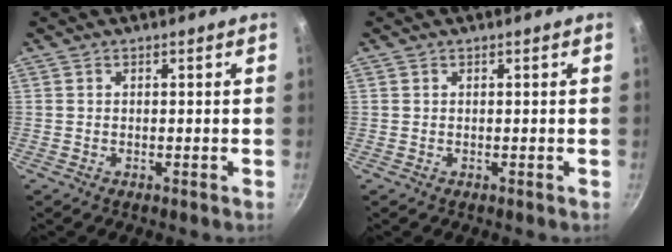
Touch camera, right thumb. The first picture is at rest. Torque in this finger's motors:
{"motor_torque": [0.06, 0.02, 0.34, 0.19, 0.05]}